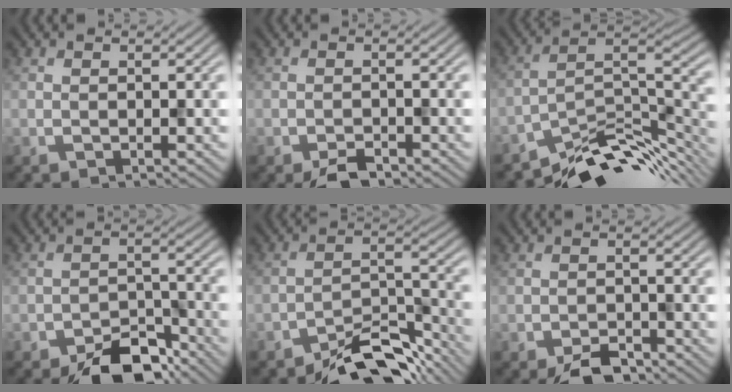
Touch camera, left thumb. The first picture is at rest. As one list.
[{"total": 2.7, "force": [-2.1, 0.9, 1.3], "torque": [-0.023, -0.003, -0.039]}, {"total": 11.2, "force": [-8.4, 4.0, 6.2], "torque": [-0.096, -0.001, -0.146]}, {"total": 7.6, "force": [-5.8, 3.2, 3.6], "torque": [-0.047, -0.006, -0.102]}, {"total": 8.6, "force": [-7.2, 2.6, 3.9], "torque": [-0.053, 0.008, -0.133]}, {"total": 3.8, "force": [-3.0, 1.5, 1.8], "torque": [-0.028, -0.002, -0.055]}]